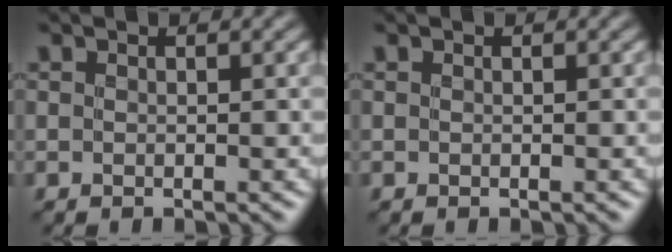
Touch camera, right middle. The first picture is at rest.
{"total": 0.0}